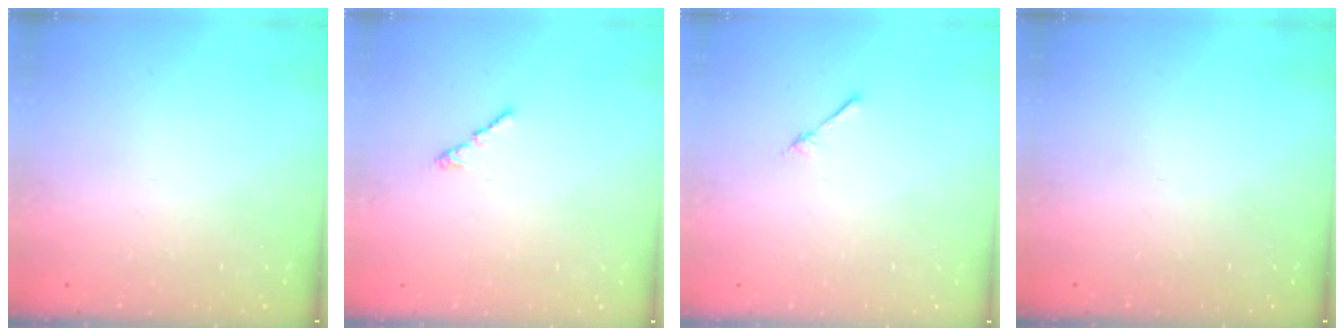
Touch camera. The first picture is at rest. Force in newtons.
{"total": 1.3, "press": 1.2, "slide": 0.6}
{"total": 2.4, "press": 2.4, "slide": 0.3}
{"total": 0.0}